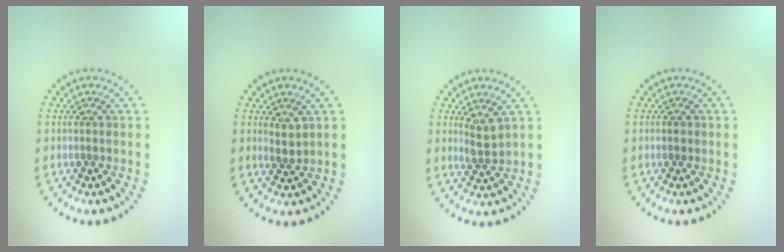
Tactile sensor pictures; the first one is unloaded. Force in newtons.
{"total": 1.4, "press": 1.1, "slide": 0.8}
{"total": 1.9, "press": 1.6, "slide": 1.1}
{"total": 0.8, "press": 0.8, "slide": 0.1}